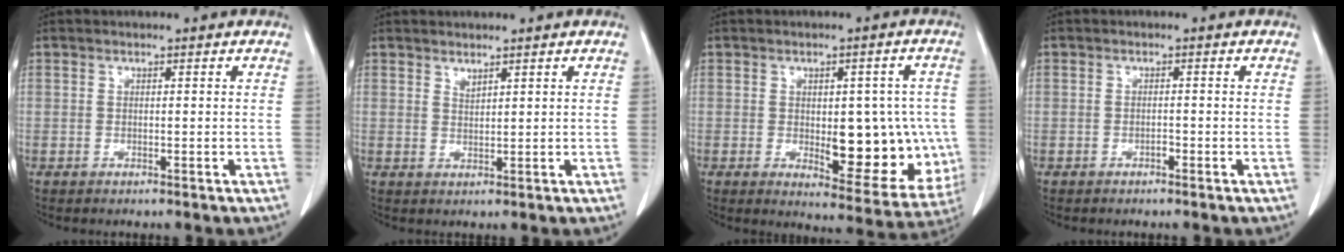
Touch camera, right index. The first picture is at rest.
{"total": 1.2, "force": [1.1, 0.2, 0.5], "torque": [-0.010, -0.006, 0.024]}
{"total": 14.0, "force": [-1.4, 6.0, 12.5], "torque": [-0.148, 0.003, 0.001]}
{"total": 0.7, "force": [-0.5, 0.3, 0.4], "torque": [-0.009, 0.001, -0.008]}